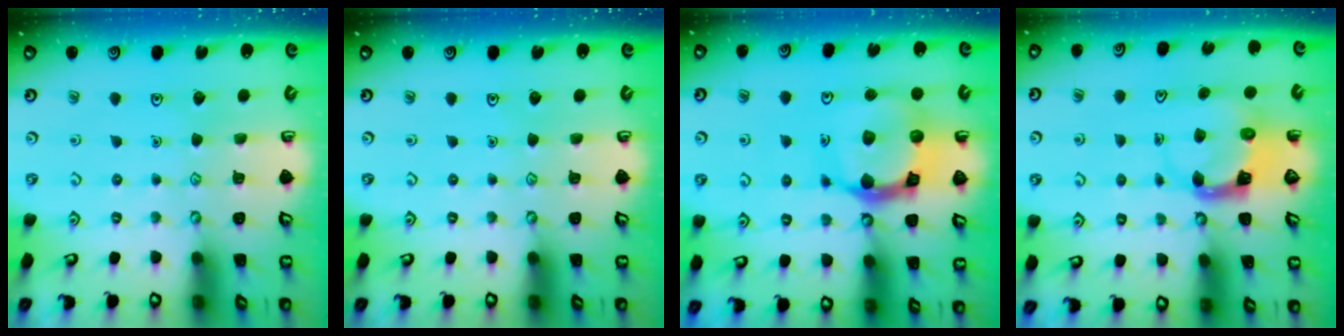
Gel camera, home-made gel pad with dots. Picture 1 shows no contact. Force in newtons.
{"total": 0.0}
{"total": 15.7, "press": 15.5, "slide": 2.0}
{"total": 3.9, "press": 3.9, "slide": 0.6}